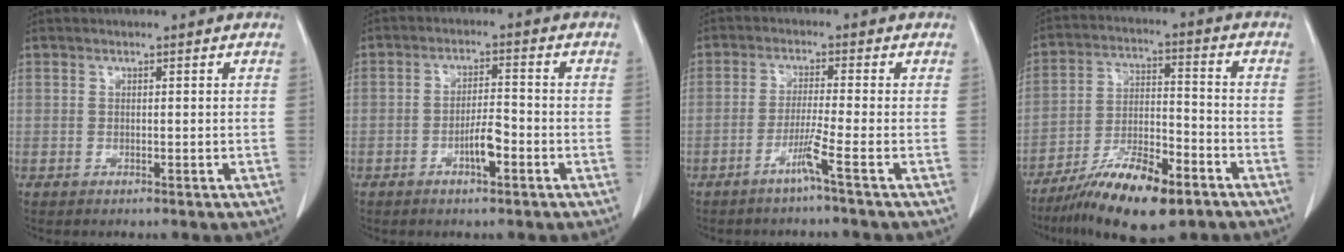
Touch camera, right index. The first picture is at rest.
{"total": 4.3, "force": [-1.9, 1.0, 3.7], "torque": [-0.067, 0.004, -0.034]}
{"total": 3.7, "force": [-2.2, -1.3, 2.7], "torque": [-0.055, -0.006, -0.050]}
{"total": 13.5, "force": [-8.9, 3.6, 9.5], "torque": [-0.164, -0.007, -0.154]}